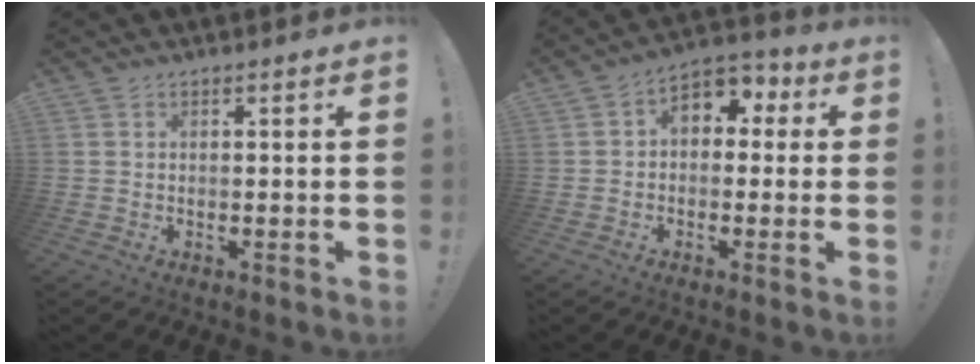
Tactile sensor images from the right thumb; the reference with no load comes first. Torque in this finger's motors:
{"motor_torque": [1.10, 1.66, 0.53, -0.65, -0.01]}